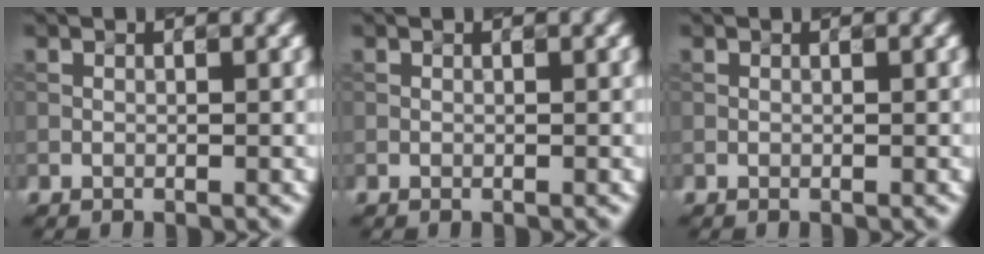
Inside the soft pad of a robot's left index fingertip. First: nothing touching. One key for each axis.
{"total": 0.0}
{"total": 0.0}